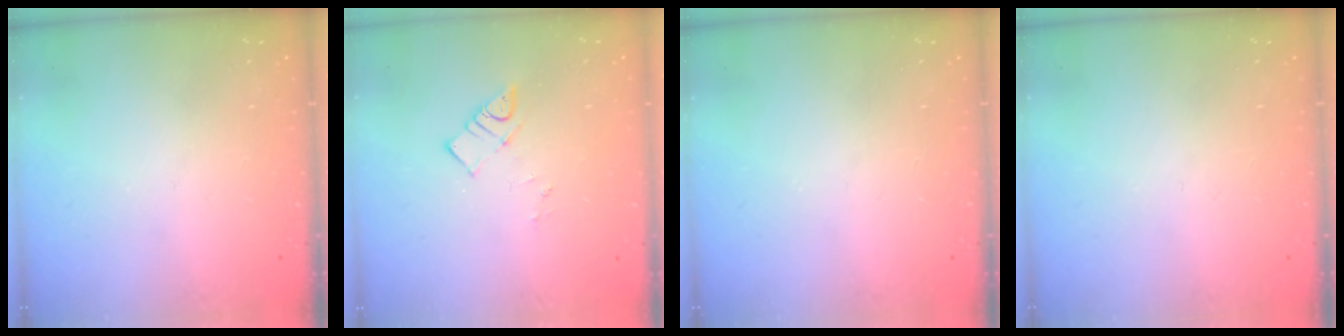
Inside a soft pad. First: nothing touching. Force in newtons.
{"total": 3.6, "press": 3.6, "slide": 0.3}
{"total": 0.0}
{"total": 0.0}